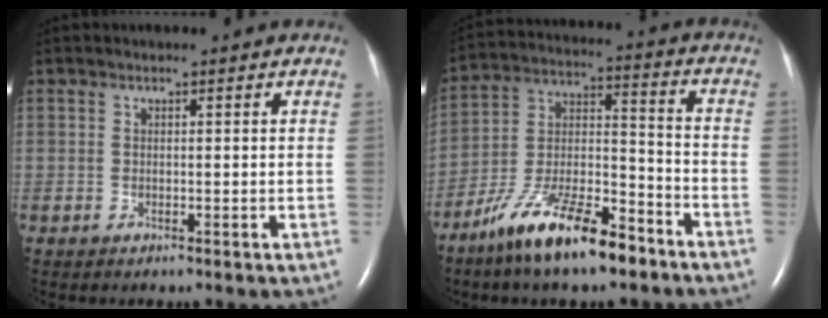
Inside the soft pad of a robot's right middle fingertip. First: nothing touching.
{"total": 15.5, "force": [-10.9, 3.7, 10.4], "torque": [-0.203, 0.001, -0.195]}